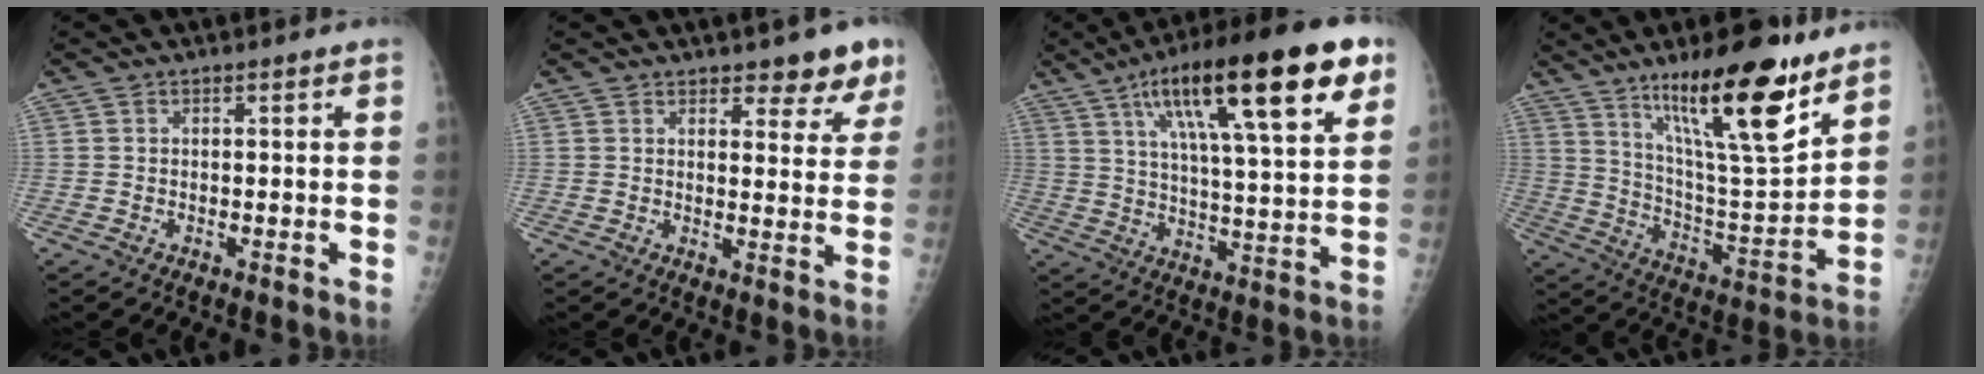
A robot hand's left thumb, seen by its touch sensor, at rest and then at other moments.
{"total": 6.7, "force": [5.2, 2.8, 3.0], "torque": [0.000, -0.031, 0.057]}
{"total": 24.9, "force": [12.4, 5.9, 20.8], "torque": [-0.311, -0.011, 0.195]}
{"total": 21.5, "force": [13.7, 4.7, 15.9], "torque": [-0.231, -0.074, 0.233]}